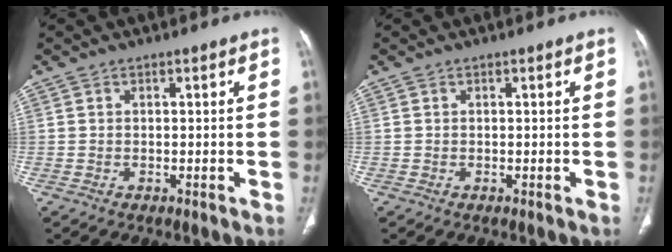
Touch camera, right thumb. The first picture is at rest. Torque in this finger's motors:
{"motor_torque": [-0.03, -0.16, 0.24, 0.06, -0.03]}